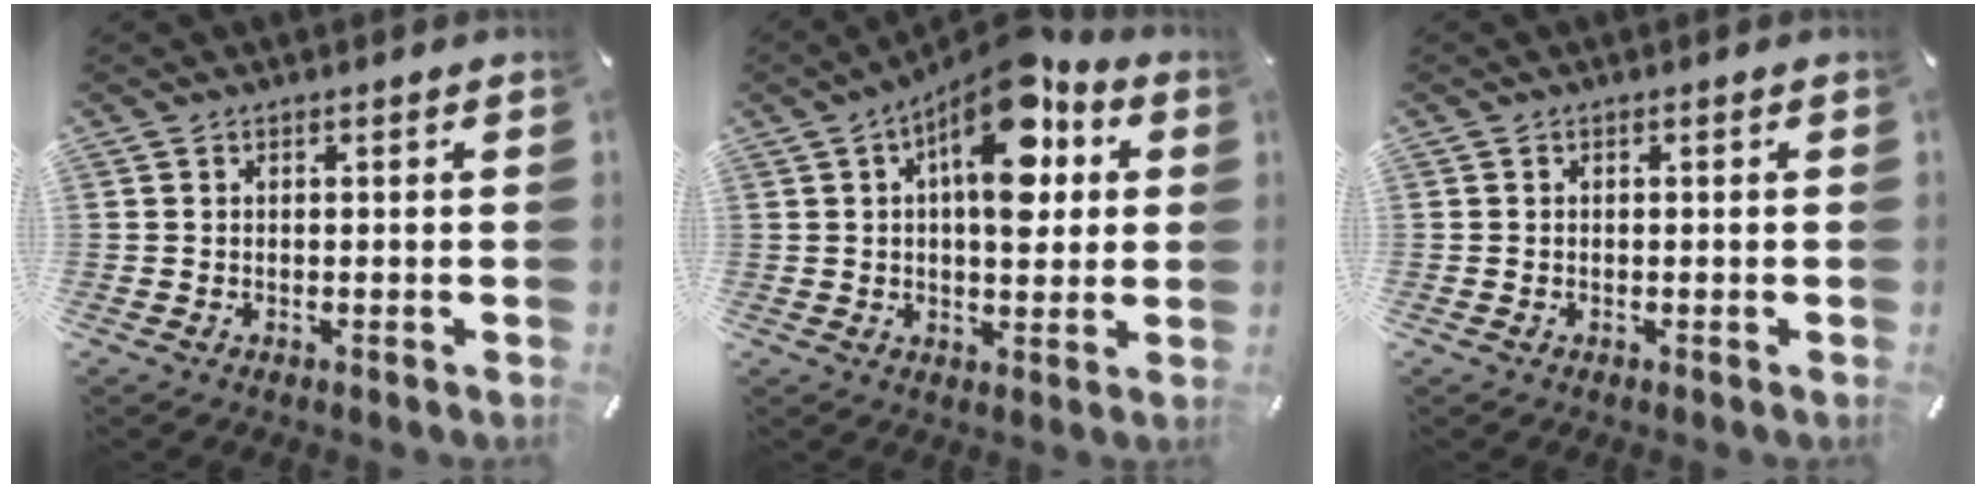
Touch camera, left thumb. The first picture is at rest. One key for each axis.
{"total": 15.2, "fx": 6.3, "fy": 6.9, "fz": 12.0, "tx": -0.175, "ty": -0.032, "tz": 0.106}
{"total": 0.0}